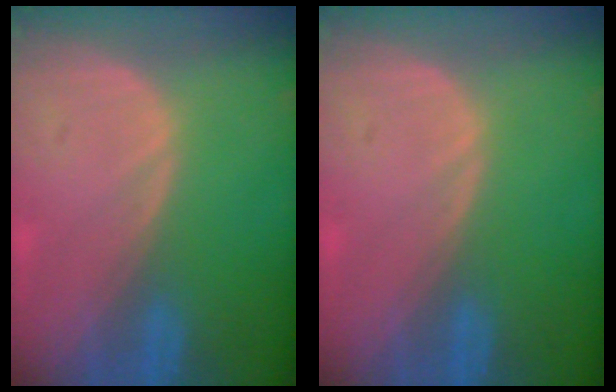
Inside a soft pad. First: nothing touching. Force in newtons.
{"total": 0.0}